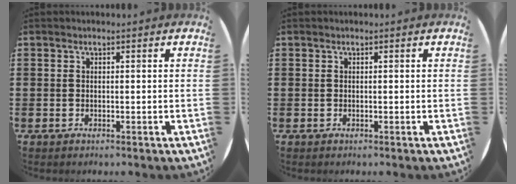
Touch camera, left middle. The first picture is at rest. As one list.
[{"total": 0.0}]